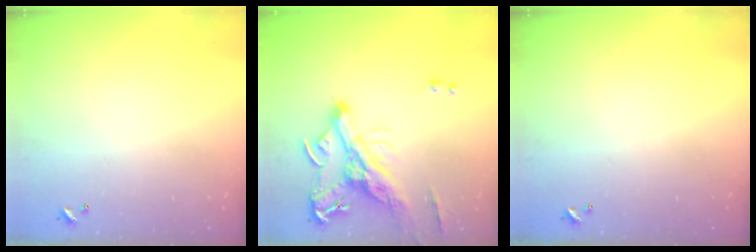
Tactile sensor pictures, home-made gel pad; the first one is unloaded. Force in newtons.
{"total": 11.1, "press": 10.7, "slide": 2.6}
{"total": 0.0}